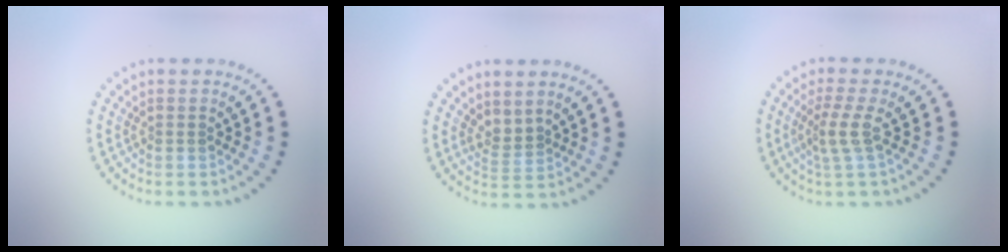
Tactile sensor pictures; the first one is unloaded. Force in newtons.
{"total": 1.5, "press": 1.0, "slide": 1.1}
{"total": 2.3, "press": 1.5, "slide": 1.6}